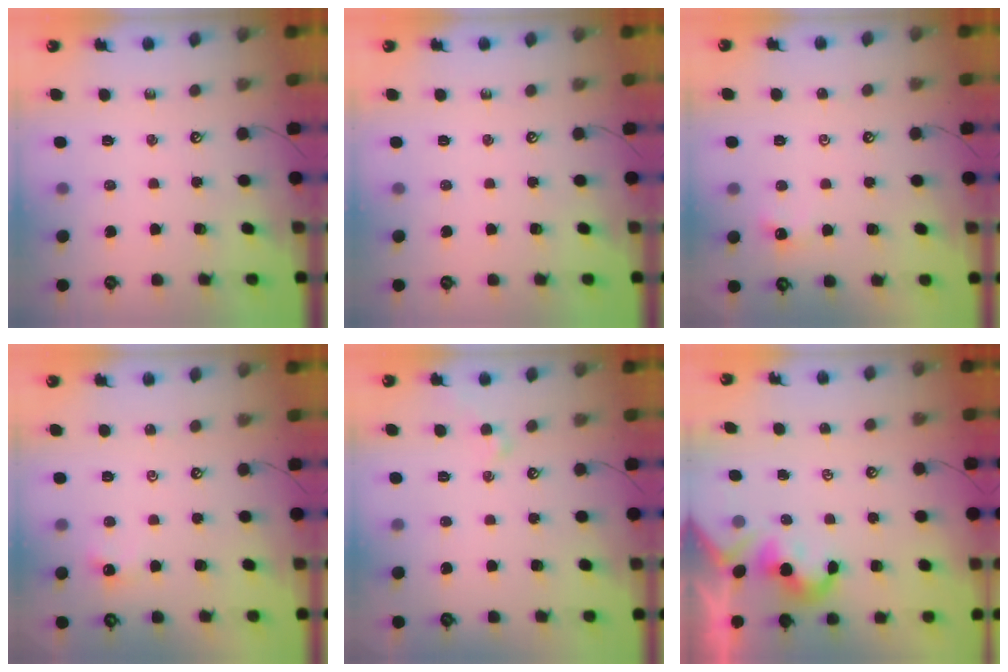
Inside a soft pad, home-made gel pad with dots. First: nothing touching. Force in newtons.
{"total": 0.0}
{"total": 0.6, "press": 0.5, "slide": 0.4}
{"total": 0.6, "press": 0.5, "slide": 0.4}
{"total": 1.9, "press": 1.8, "slide": 0.4}
{"total": 2.1, "press": 2.1, "slide": 0.4}